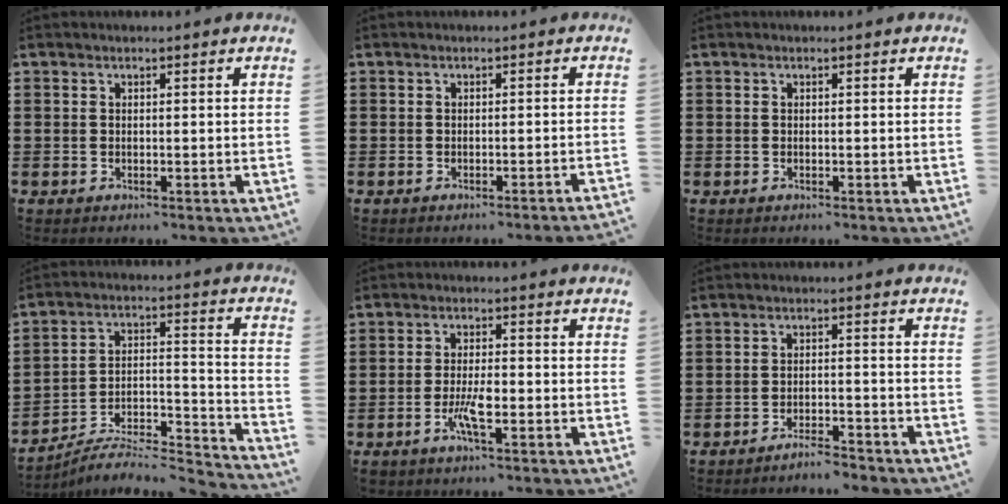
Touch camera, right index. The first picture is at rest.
{"total": 1.0, "force": [-0.8, -0.3, 0.5], "torque": [-0.008, -0.001, -0.017]}
{"total": 0.0}
{"total": 5.5, "force": [-5.1, 0.8, 1.8], "torque": [-0.033, -0.010, -0.107]}
{"total": 4.6, "force": [-1.8, 1.1, 4.1], "torque": [-0.088, -0.003, -0.037]}
{"total": 3.1, "force": [-3.0, 0.1, 0.8], "torque": [-0.016, 0.002, -0.061]}